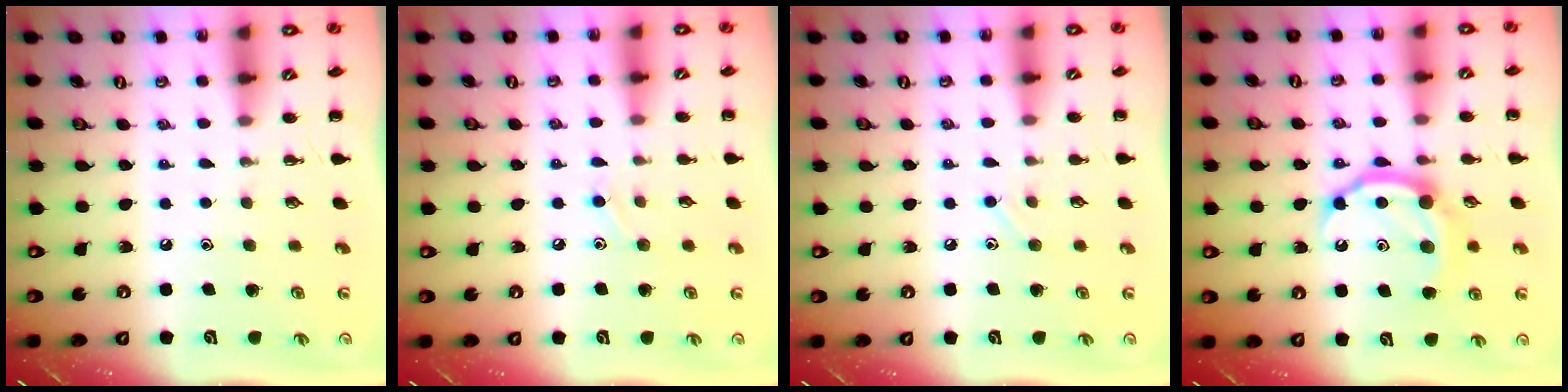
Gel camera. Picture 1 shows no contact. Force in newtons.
{"total": 7.0, "press": 6.6, "slide": 2.4}
{"total": 5.3, "press": 4.9, "slide": 1.9}
{"total": 10.5, "press": 10.5, "slide": 0.6}